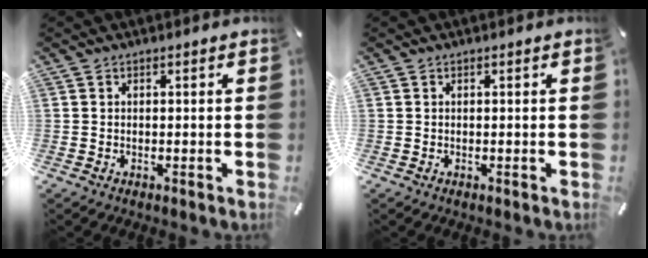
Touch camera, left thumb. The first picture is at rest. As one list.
[{"total": 0.0}]